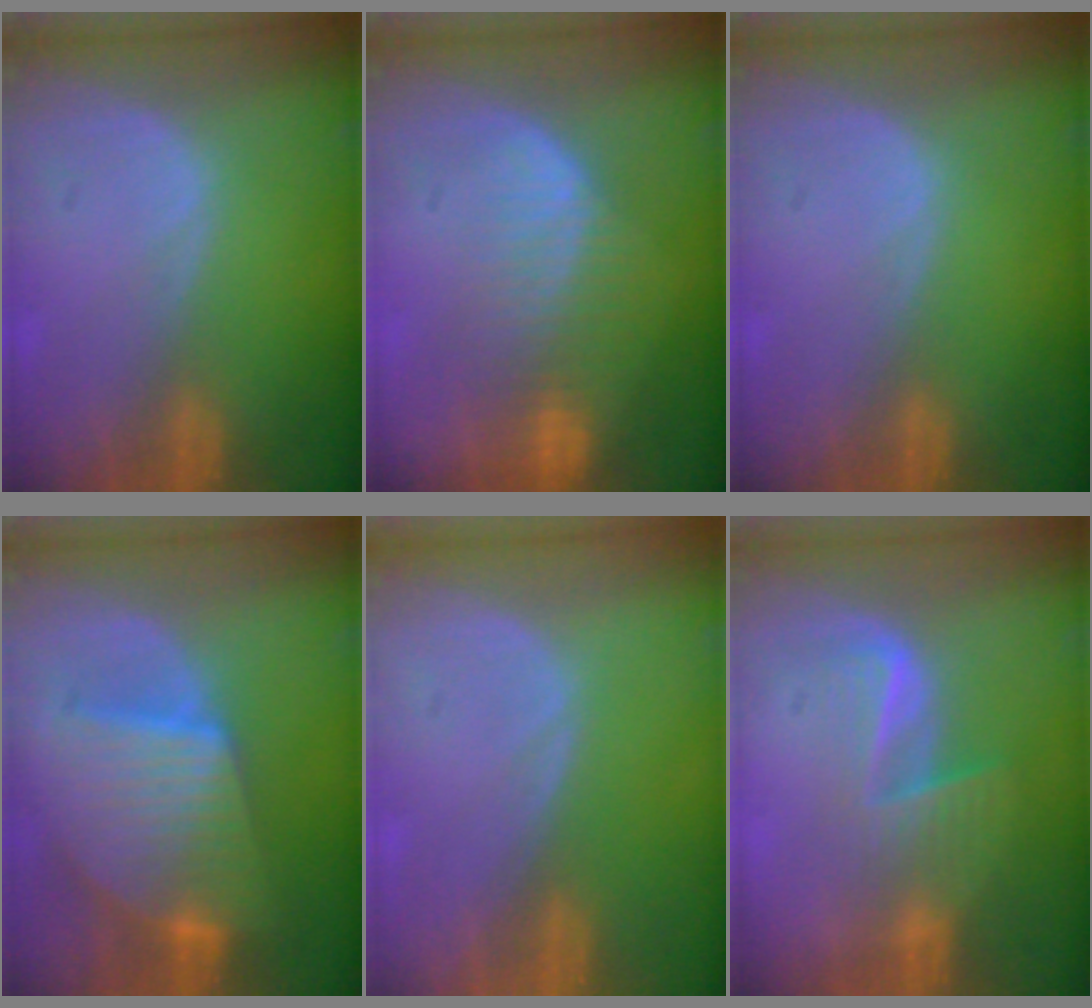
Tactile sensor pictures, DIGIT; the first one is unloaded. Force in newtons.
{"total": 8.4, "press": 7.1, "slide": 4.4}
{"total": 0.0}
{"total": 10.1, "press": 10.1, "slide": 0.8}
{"total": 0.0}
{"total": 6.9, "press": 5.6, "slide": 4.0}